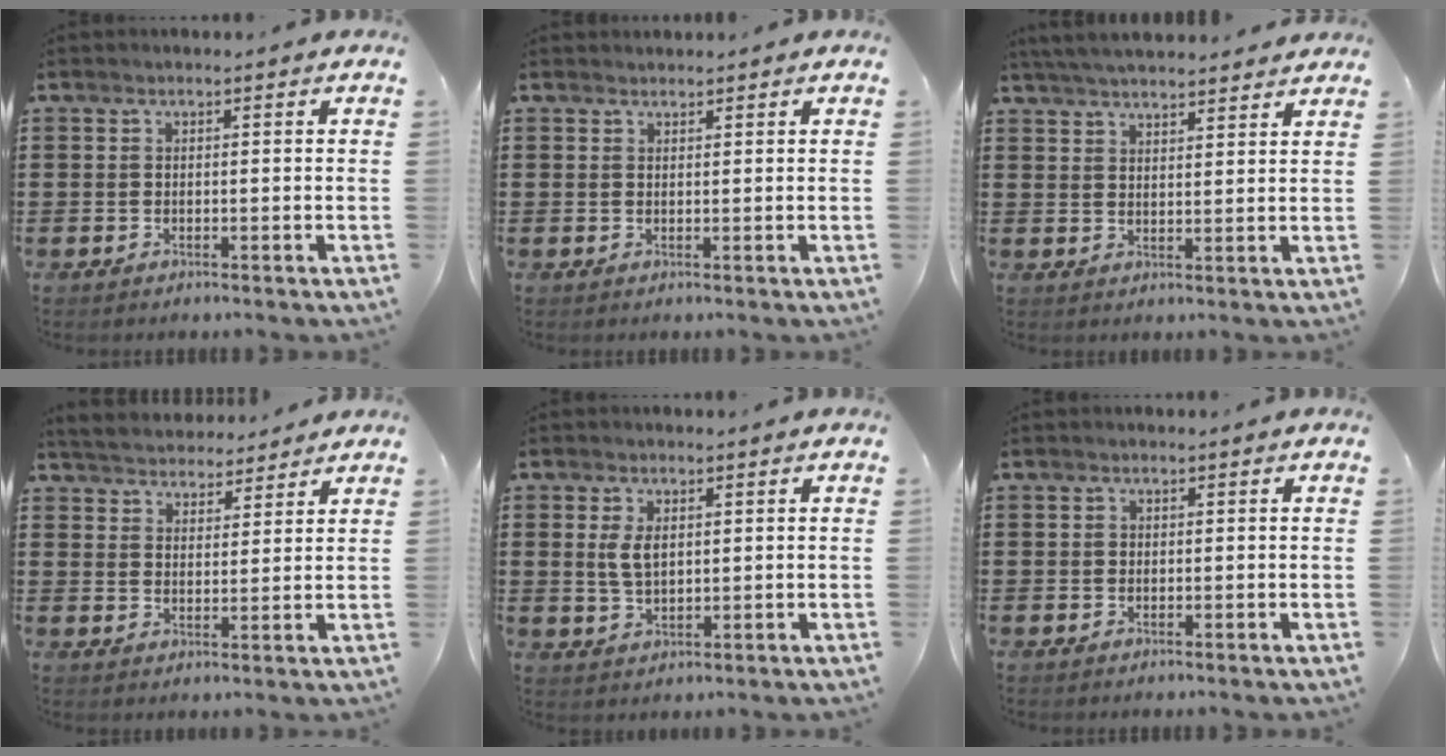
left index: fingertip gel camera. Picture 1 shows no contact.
{"total": 0.9, "force": [0.9, 0.2, 0.0], "torque": [-0.002, 0.000, 0.019]}
{"total": 4.3, "force": [4.2, 0.2, 0.9], "torque": [-0.031, -0.012, 0.077]}
{"total": 4.1, "force": [4.0, 0.8, -0.2], "torque": [-0.016, -0.019, 0.072]}
{"total": 3.9, "force": [1.0, 2.1, 3.1], "torque": [-0.074, 0.005, 0.015]}
{"total": 0.6, "force": [0.2, 0.6, 0.1], "torque": [-0.004, 0.004, 0.004]}